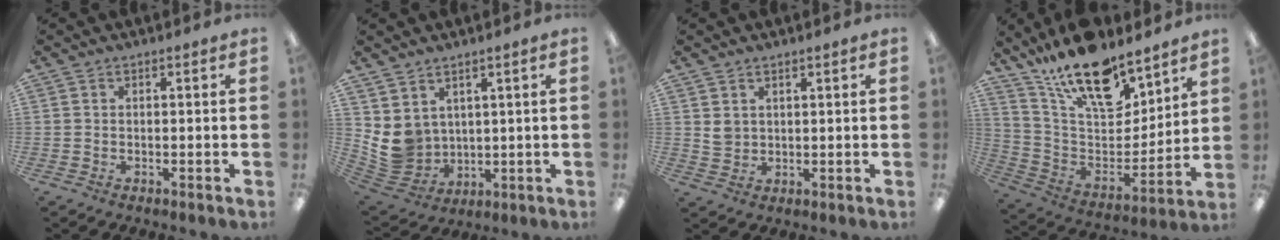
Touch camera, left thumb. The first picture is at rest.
{"total": 7.7, "force": [3.4, 6.7, 2.0], "torque": [-0.073, -0.031, 0.074]}
{"total": 2.9, "force": [1.8, 2.1, 0.7], "torque": [-0.009, -0.003, 0.033]}
{"total": 20.8, "force": [15.0, 8.7, 11.4], "torque": [-0.195, -0.102, 0.267]}